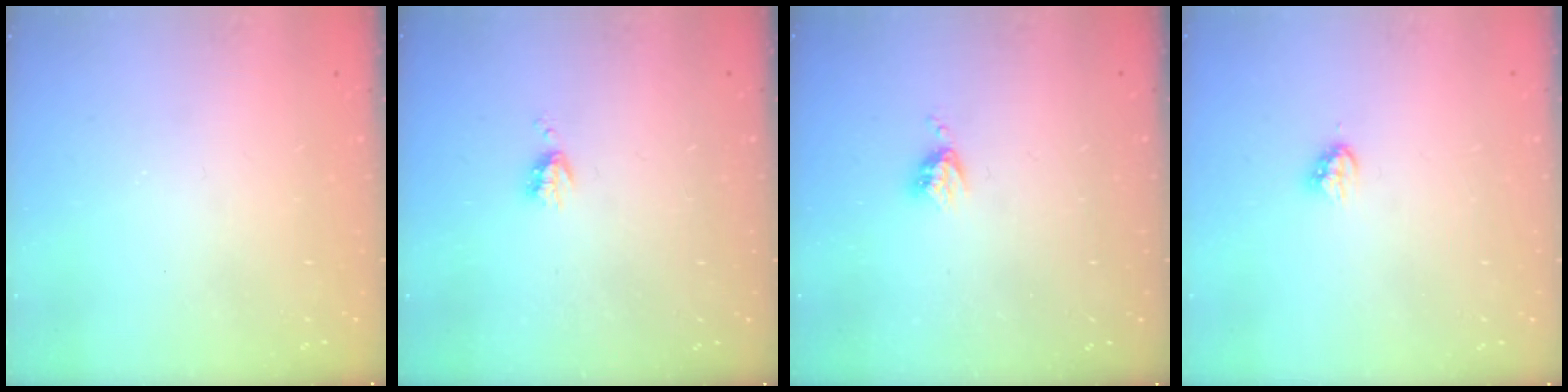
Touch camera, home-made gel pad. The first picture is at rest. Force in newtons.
{"total": 3.5, "press": 3.5, "slide": 0.6}
{"total": 3.3, "press": 3.3, "slide": 0.4}
{"total": 3.6, "press": 3.6, "slide": 0.6}